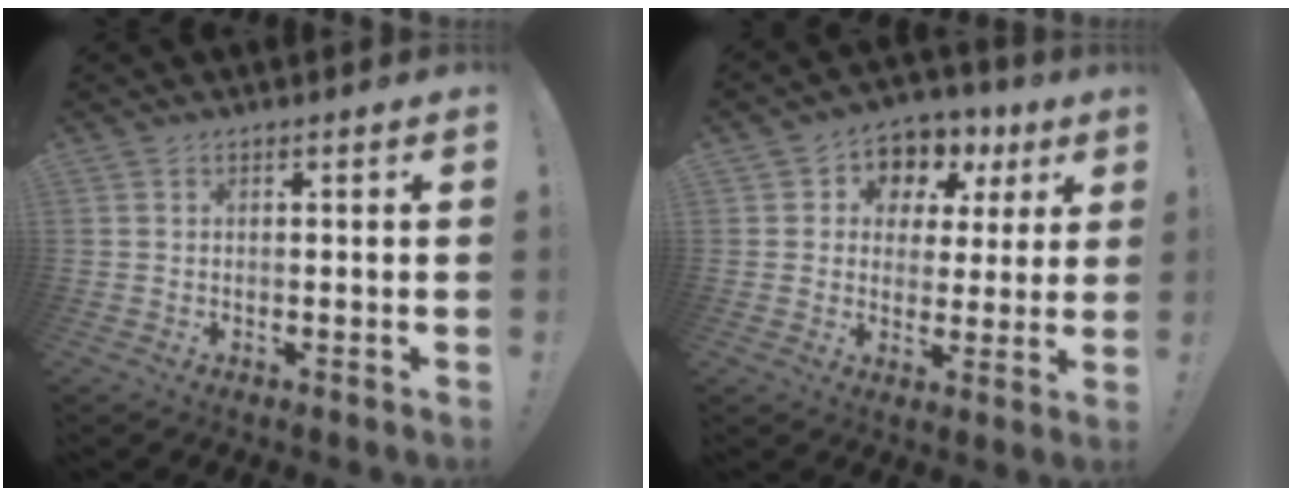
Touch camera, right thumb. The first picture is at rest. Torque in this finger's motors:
{"motor_torque": [0.51, 1.96, 0.25, -0.19, 0.00]}